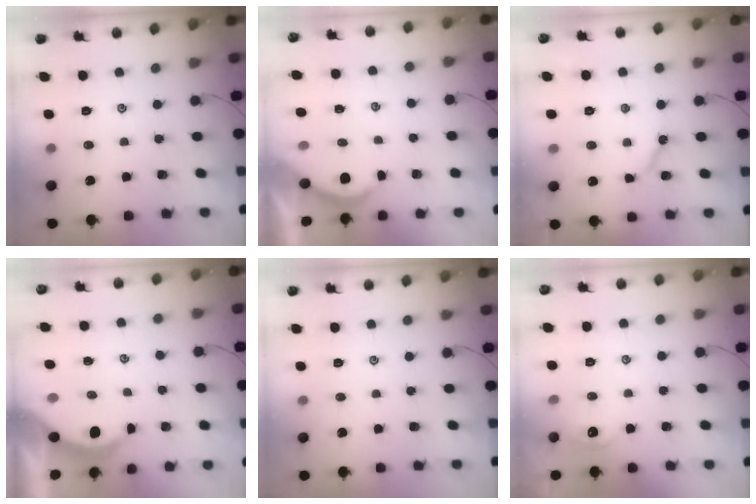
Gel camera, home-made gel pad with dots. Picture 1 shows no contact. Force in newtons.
{"total": 3.1, "press": 3.0, "slide": 0.2}
{"total": 5.2, "press": 5.2, "slide": 0.2}
{"total": 4.0, "press": 3.9, "slide": 0.5}
{"total": 0.0}
{"total": 2.7, "press": 2.7, "slide": 0.3}